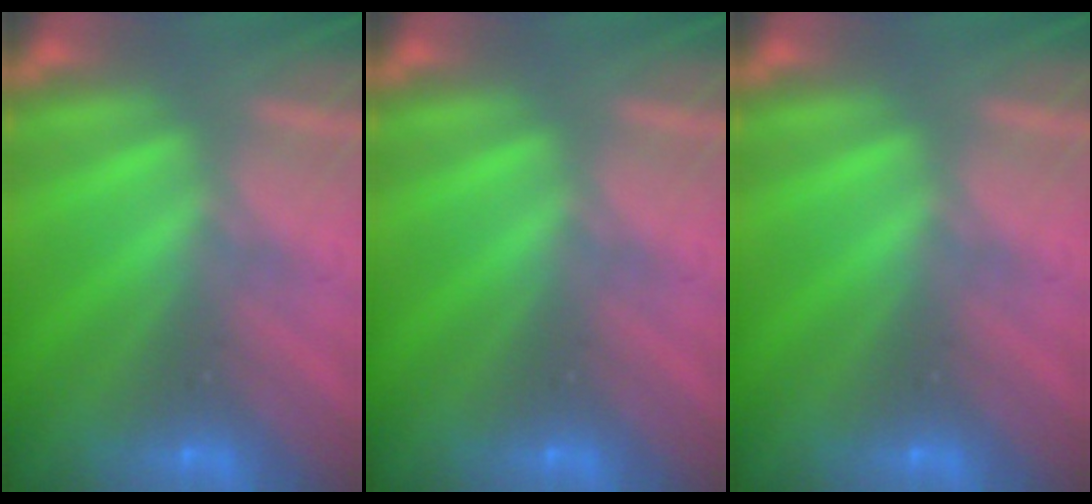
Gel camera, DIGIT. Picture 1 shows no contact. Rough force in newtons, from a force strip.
{"total": 0.0}
{"total": 0.0}